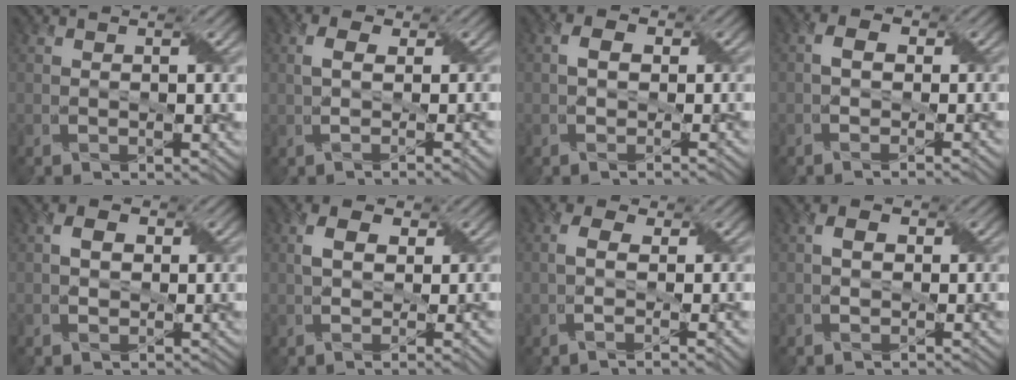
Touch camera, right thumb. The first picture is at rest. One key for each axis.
{"total": 4.3, "fx": 0.0, "fy": 1.4, "fz": 4.0, "tx": -0.057, "ty": 0.009, "tz": -0.008}
{"total": 2.8, "fx": -0.6, "fy": 1.8, "fz": 2.0, "tx": -0.030, "ty": 0.001, "tz": -0.011}
{"total": 3.0, "fx": -1.1, "fy": 1.4, "fz": 2.4, "tx": -0.042, "ty": 0.003, "tz": -0.018}
{"total": 2.7, "fx": -0.6, "fy": 2.1, "fz": 1.5, "tx": -0.028, "ty": 0.000, "tz": -0.012}
{"total": 4.2, "fx": 0.1, "fy": 1.7, "fz": 3.9, "tx": -0.059, "ty": 0.004, "tz": -0.002}
{"total": 4.1, "fx": -0.8, "fy": 1.4, "fz": 3.8, "tx": -0.057, "ty": 0.003, "tz": -0.022}
{"total": 2.2, "fx": -0.8, "fy": 1.4, "fz": 1.5, "tx": -0.026, "ty": 0.004, "tz": -0.012}